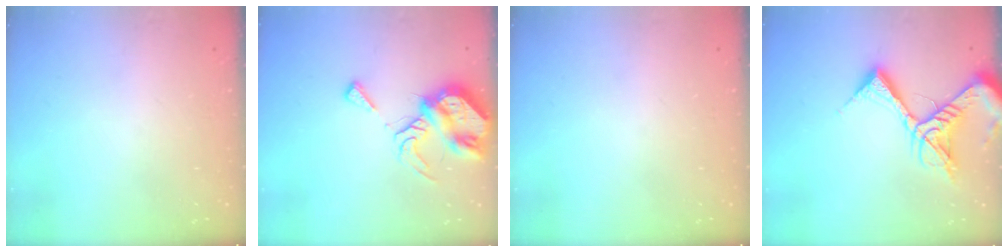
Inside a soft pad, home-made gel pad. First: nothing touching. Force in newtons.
{"total": 10.4, "press": 10.3, "slide": 1.3}
{"total": 0.0}
{"total": 14.2, "press": 14.1, "slide": 2.0}